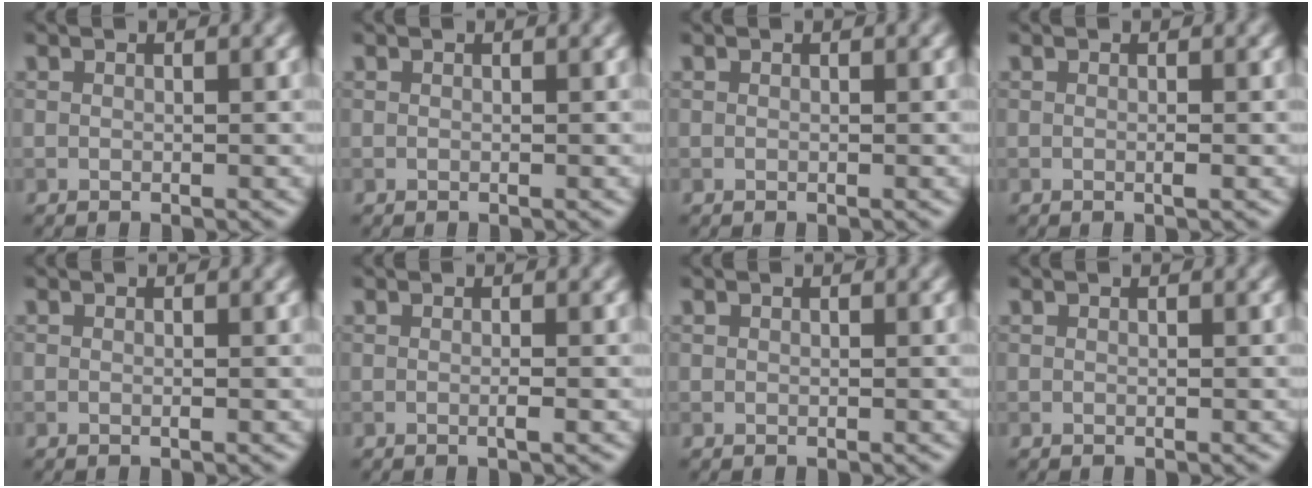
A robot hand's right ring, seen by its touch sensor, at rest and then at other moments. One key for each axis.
{"total": 0.0}
{"total": 0.0}
{"total": 0.5, "fx": -0.1, "fy": 0.0, "fz": 0.5, "tx": -0.010, "ty": -0.001, "tz": -0.002}
{"total": 0.0}
{"total": 0.9, "fx": -0.2, "fy": 0.1, "fz": 0.8, "tx": -0.012, "ty": -0.003, "tz": -0.006}
{"total": 0.0}
{"total": 0.0}